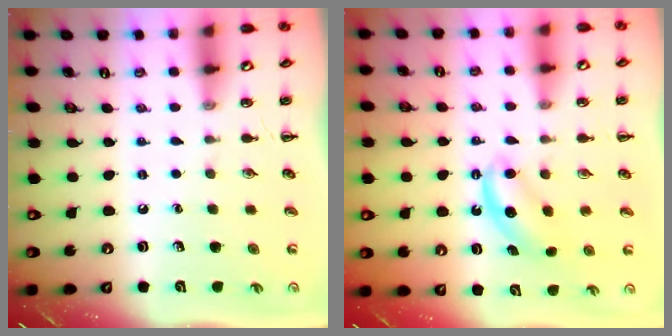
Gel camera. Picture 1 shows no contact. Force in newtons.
{"total": 6.2, "press": 6.1, "slide": 0.9}